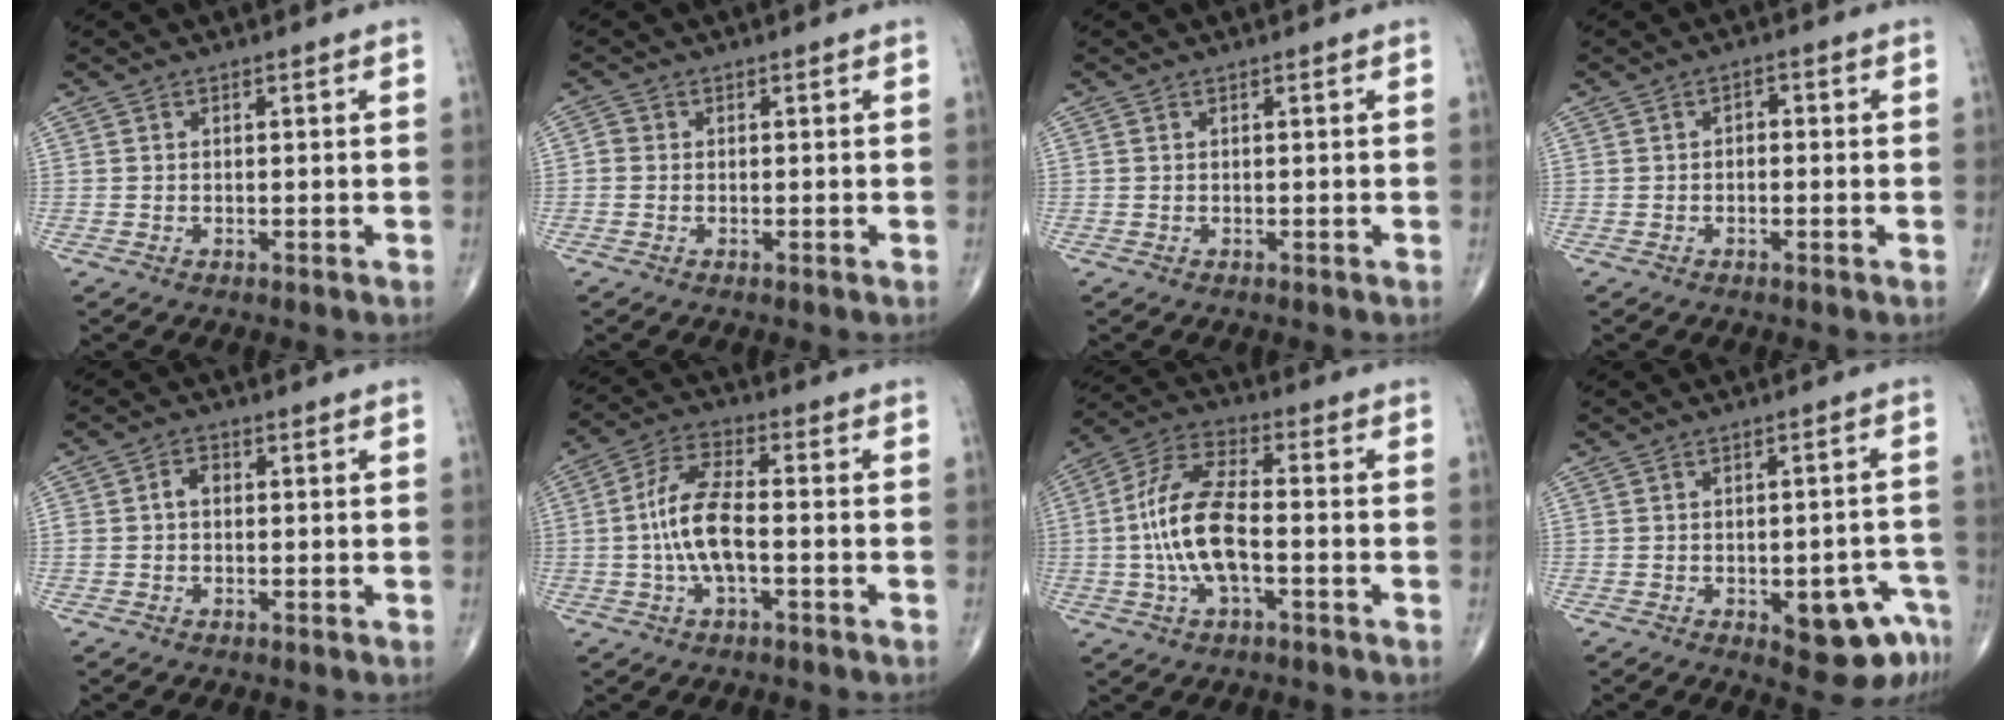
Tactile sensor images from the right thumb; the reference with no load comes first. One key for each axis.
{"total": 1.5, "fx": -0.2, "fy": 1.3, "fz": 0.6, "tx": -0.005, "ty": 0.003, "tz": -0.009}
{"total": 0.0}
{"total": 1.8, "fx": -0.2, "fy": 1.2, "fz": 1.3, "tx": -0.007, "ty": 0.008, "tz": -0.010}
{"total": 2.4, "fx": 0.0, "fy": 1.7, "fz": 1.7, "tx": -0.026, "ty": 0.010, "tz": -0.004}
{"total": 9.9, "fx": -1.5, "fy": 3.6, "fz": 9.0, "tx": -0.194, "ty": 0.029, "tz": -0.033}
{"total": 12.9, "fx": -2.1, "fy": 5.3, "fz": 11.6, "tx": -0.243, "ty": 0.034, "tz": -0.044}
{"total": 10.1, "fx": -4.7, "fy": 4.2, "fz": 7.8, "tx": -0.066, "ty": 0.033, "tz": -0.050}